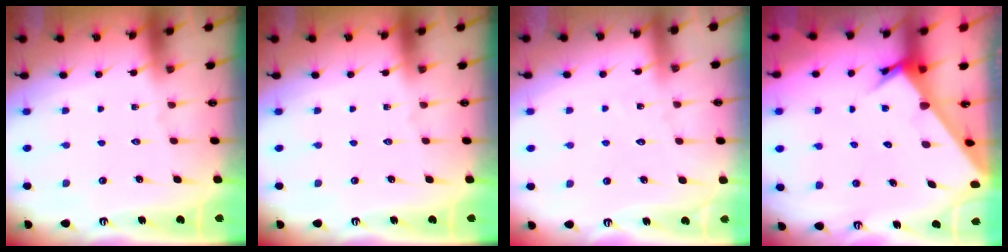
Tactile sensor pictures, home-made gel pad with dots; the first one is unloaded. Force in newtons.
{"total": 0.0}
{"total": 4.9, "press": 4.9, "slide": 0.4}
{"total": 3.6, "press": 3.6, "slide": 0.3}